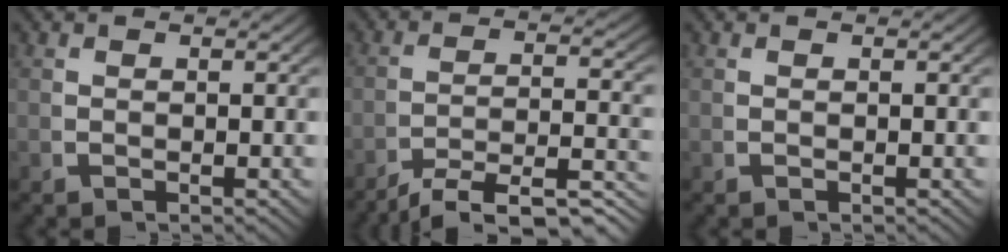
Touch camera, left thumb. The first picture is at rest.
{"total": 7.1, "force": [-4.3, 3.3, 4.6], "torque": [-0.067, -0.016, -0.059]}
{"total": 0.0}